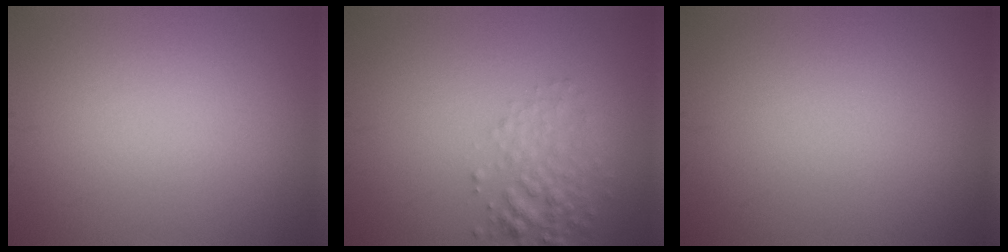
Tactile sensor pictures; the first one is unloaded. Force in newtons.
{"total": 2.6, "press": 2.6, "slide": 0.1}
{"total": 0.0}